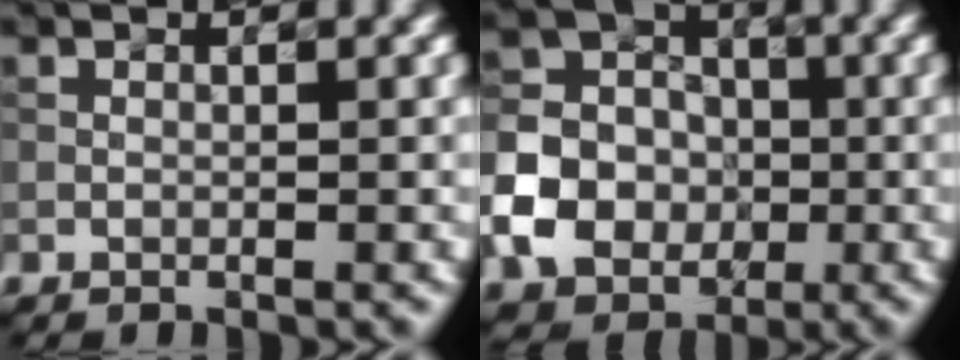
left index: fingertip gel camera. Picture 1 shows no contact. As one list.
[{"total": 7.6, "force": [-2.2, 6.4, 3.5], "torque": [-0.067, 0.000, -0.046]}]